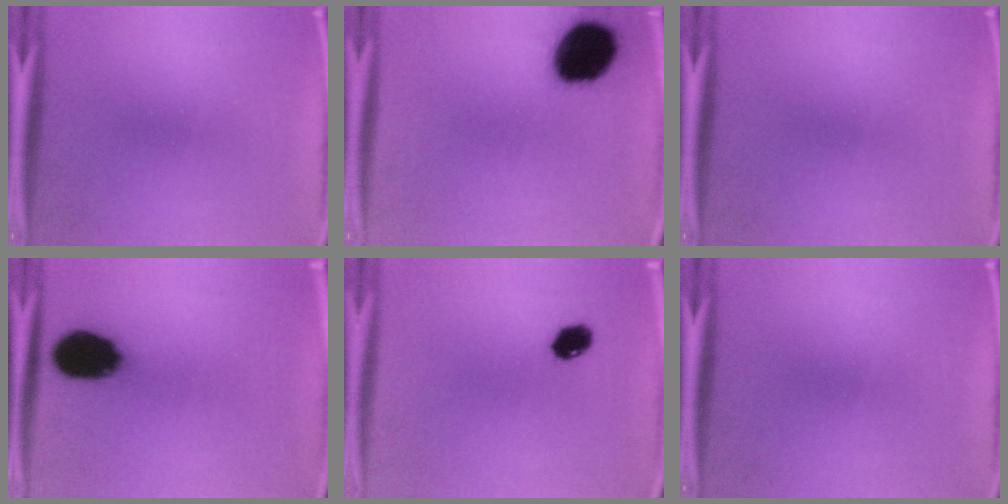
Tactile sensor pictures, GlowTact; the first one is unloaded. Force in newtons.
{"total": 17.1}
{"total": 0.0}
{"total": 15.4}
{"total": 4.3}
{"total": 0.0}